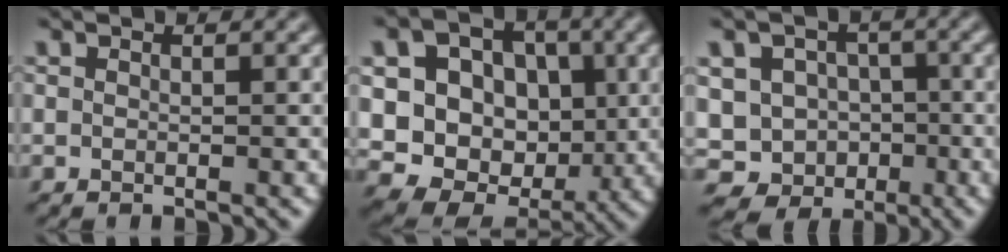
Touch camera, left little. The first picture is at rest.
{"total": 14.5, "force": [2.3, 12.0, 7.8], "torque": [-0.169, 0.026, 0.042]}
{"total": 8.7, "force": [-3.3, 7.7, 2.4], "torque": [-0.031, 0.005, -0.074]}